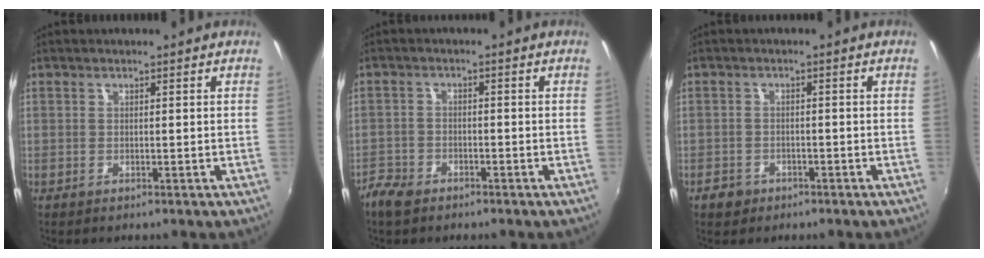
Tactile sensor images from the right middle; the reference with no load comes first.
{"total": 5.7, "force": [-4.4, 3.0, 2.0], "torque": [-0.064, -0.005, -0.083]}
{"total": 3.0, "force": [-1.9, 2.2, 0.8], "torque": [-0.026, 0.003, -0.030]}